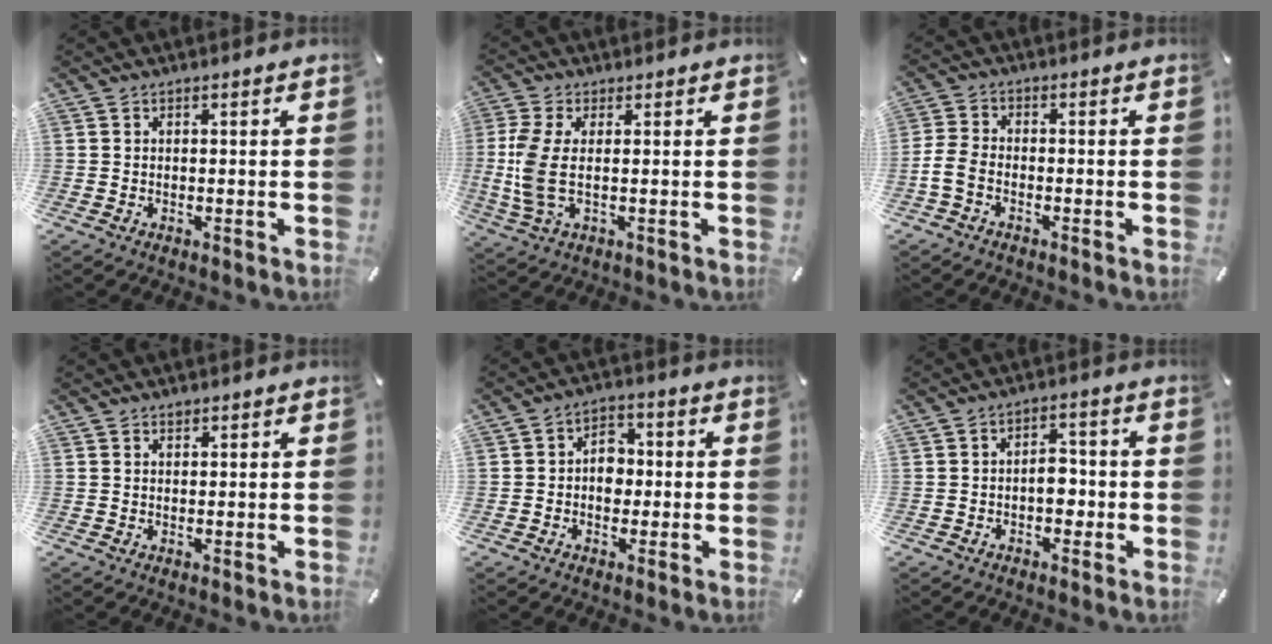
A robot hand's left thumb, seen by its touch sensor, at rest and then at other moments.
{"total": 8.5, "force": [0.6, 3.5, 7.7], "torque": [-0.176, -0.016, 0.010]}
{"total": 4.3, "force": [-2.3, 2.6, 2.6], "torque": [-0.060, 0.009, -0.045]}
{"total": 0.9, "force": [0.6, 0.7, 0.3], "torque": [0.002, -0.003, 0.009]}
{"total": 6.1, "force": [-0.7, 4.8, 3.7], "torque": [-0.047, 0.005, -0.016]}
{"total": 5.2, "force": [-1.1, 3.4, 3.8], "torque": [-0.051, 0.006, -0.025]}